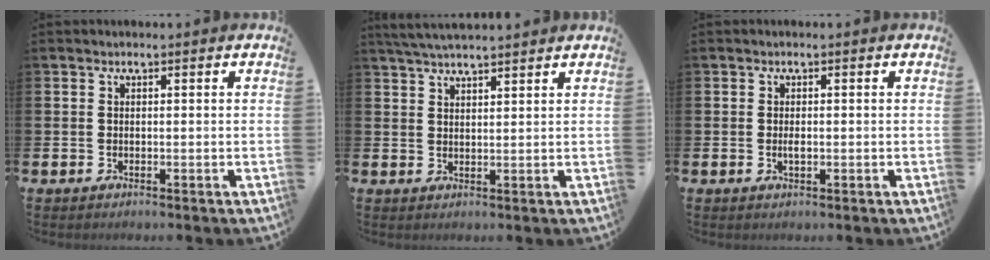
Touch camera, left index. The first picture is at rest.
{"total": 3.9, "force": [3.7, 0.3, 1.2], "torque": [-0.027, -0.012, 0.068]}
{"total": 1.1, "force": [-0.1, 0.4, 1.0], "torque": [-0.013, -0.002, -0.004]}